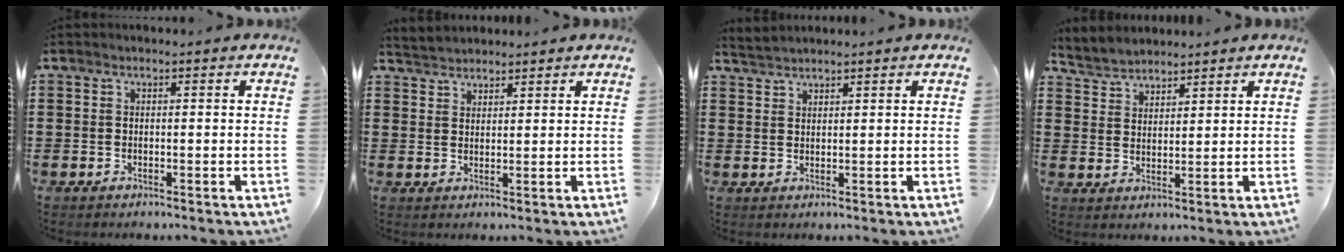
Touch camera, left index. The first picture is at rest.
{"total": 2.5, "force": [2.4, 0.5, -0.3], "torque": [-0.003, -0.001, 0.048]}
{"total": 2.0, "force": [2.0, 0.0, 0.1], "torque": [-0.007, 0.003, 0.041]}
{"total": 3.4, "force": [3.3, 0.8, -0.3], "torque": [-0.010, -0.006, 0.061]}